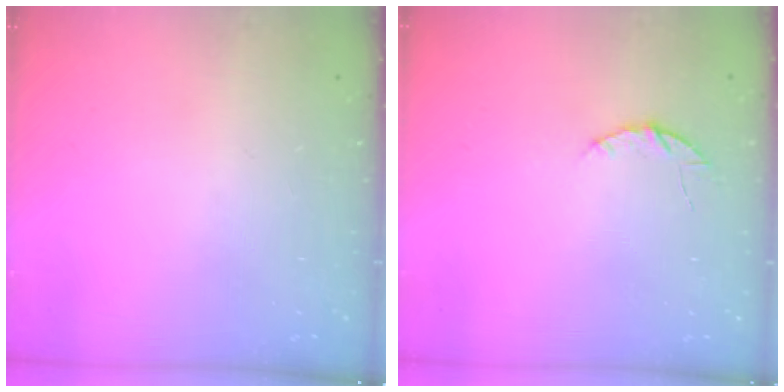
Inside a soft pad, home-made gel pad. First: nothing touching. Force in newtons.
{"total": 4.2, "press": 4.2, "slide": 0.5}